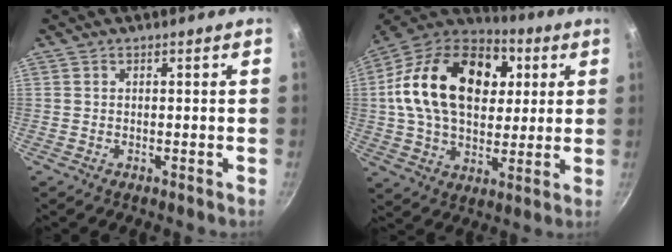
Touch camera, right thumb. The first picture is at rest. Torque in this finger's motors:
{"motor_torque": [2.33, 2.68, 0.58, -0.26, 0.54]}